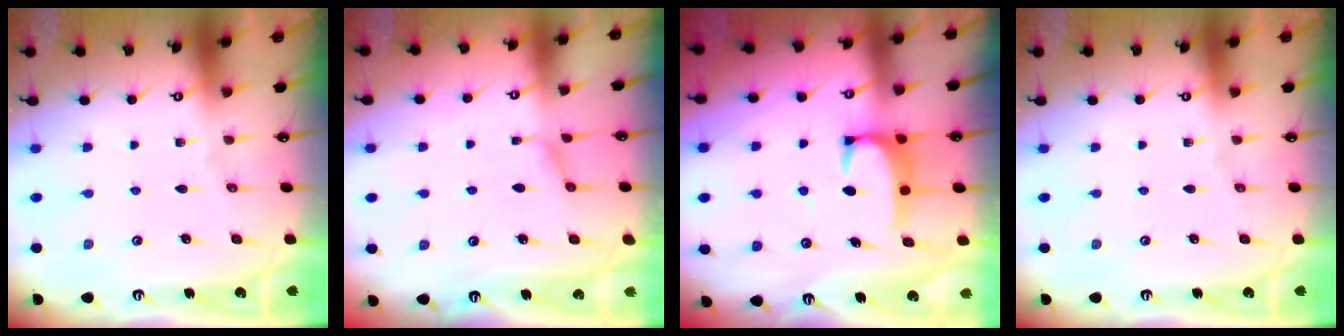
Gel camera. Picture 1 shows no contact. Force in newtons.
{"total": 1.2, "press": 0.9, "slide": 0.8}
{"total": 2.9, "press": 2.8, "slide": 0.7}
{"total": 0.0}